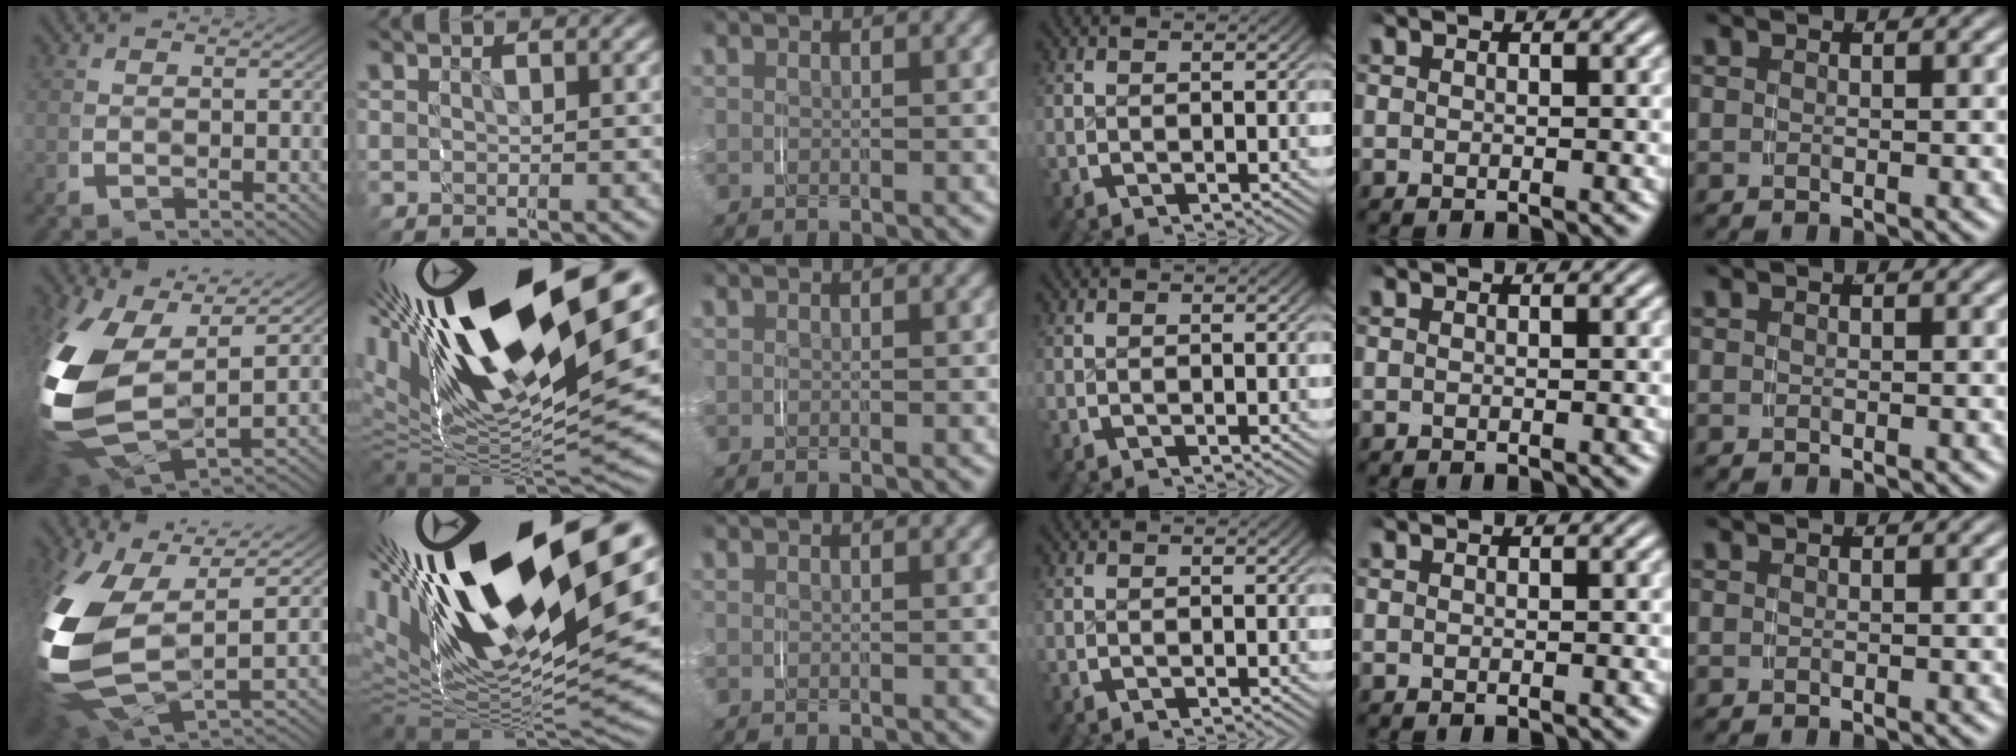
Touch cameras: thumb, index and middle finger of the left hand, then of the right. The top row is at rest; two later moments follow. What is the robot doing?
{"motion": "grasp_and_lifting", "object": "knife"}